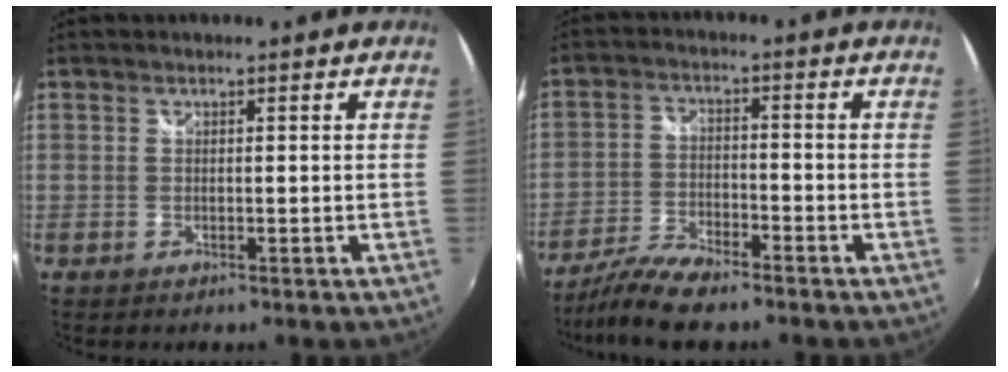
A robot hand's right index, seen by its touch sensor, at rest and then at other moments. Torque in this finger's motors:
{"motor_torque": [0.61, -0.57, 0.21, 0.00]}